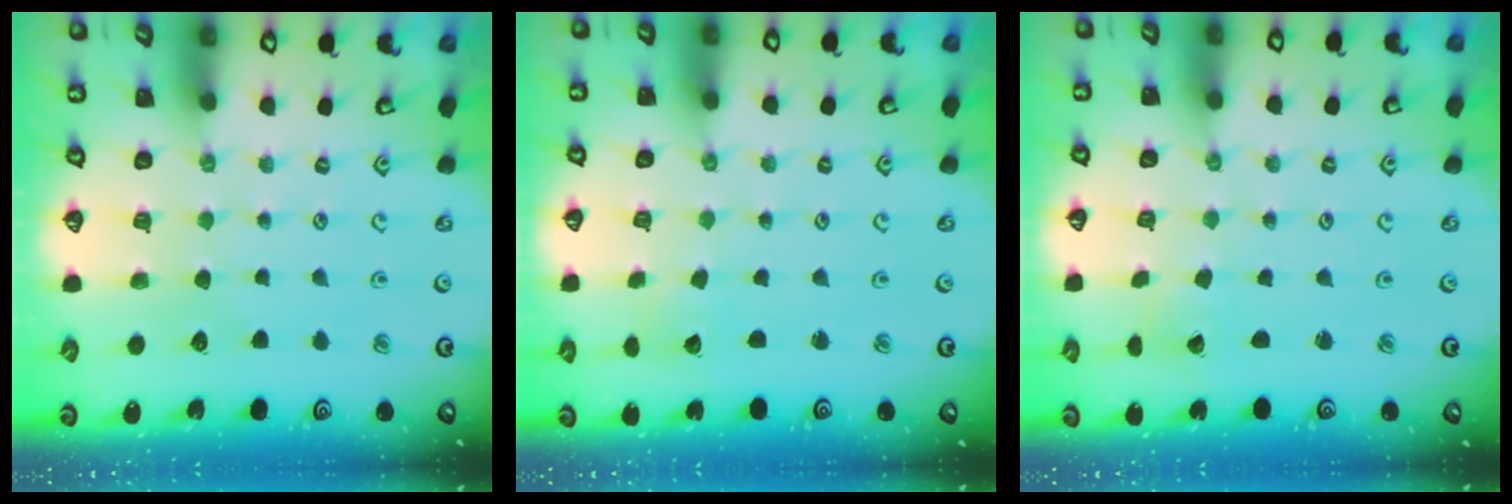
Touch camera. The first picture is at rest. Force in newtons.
{"total": 1.8, "press": 1.8, "slide": 0.1}
{"total": 1.3, "press": 1.3, "slide": 0.1}